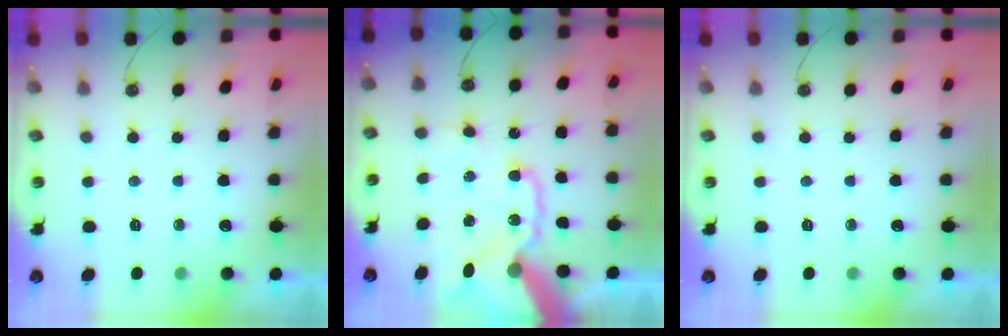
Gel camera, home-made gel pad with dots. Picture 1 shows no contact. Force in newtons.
{"total": 21.3, "press": 21.0, "slide": 3.5}
{"total": 0.0}